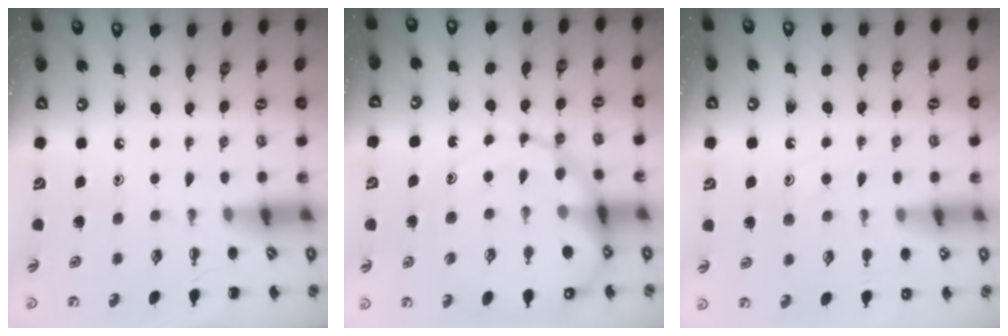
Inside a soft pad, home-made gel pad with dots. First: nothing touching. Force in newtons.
{"total": 14.5, "press": 14.0, "slide": 3.8}
{"total": 8.6, "press": 8.5, "slide": 0.9}